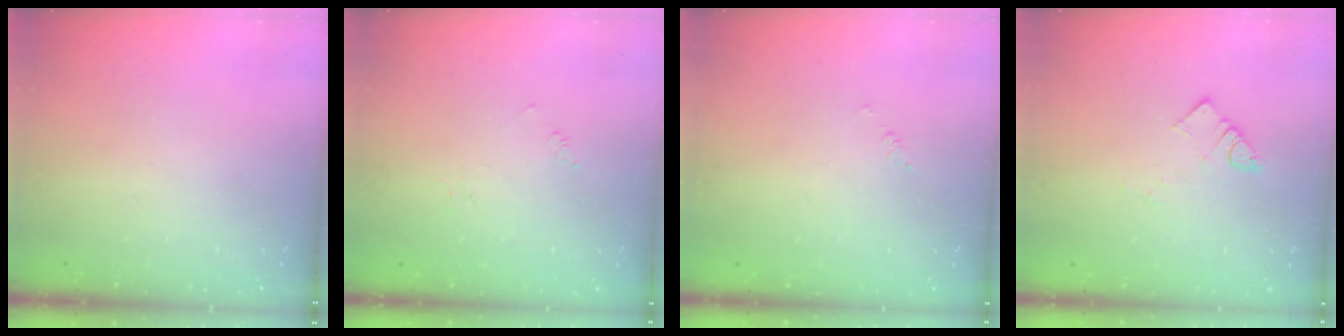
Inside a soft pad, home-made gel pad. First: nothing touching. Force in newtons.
{"total": 0.0}
{"total": 1.7, "press": 1.7, "slide": 0.3}
{"total": 3.6, "press": 3.6, "slide": 0.3}